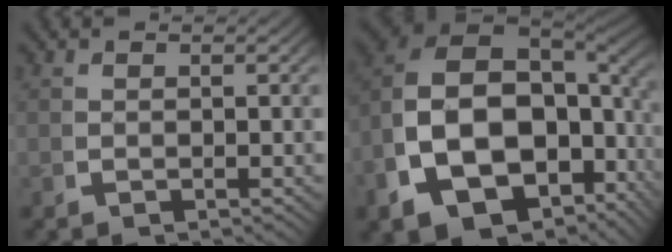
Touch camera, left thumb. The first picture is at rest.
{"total": 19.0, "force": [-3.4, 13.3, 13.2], "torque": [-0.280, -0.070, -0.019]}